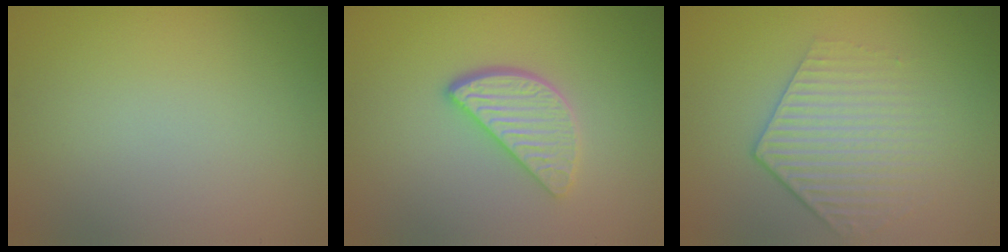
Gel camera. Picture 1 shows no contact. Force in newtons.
{"total": 3.5, "press": 2.9, "slide": 2.0}
{"total": 4.3, "press": 3.1, "slide": 3.0}